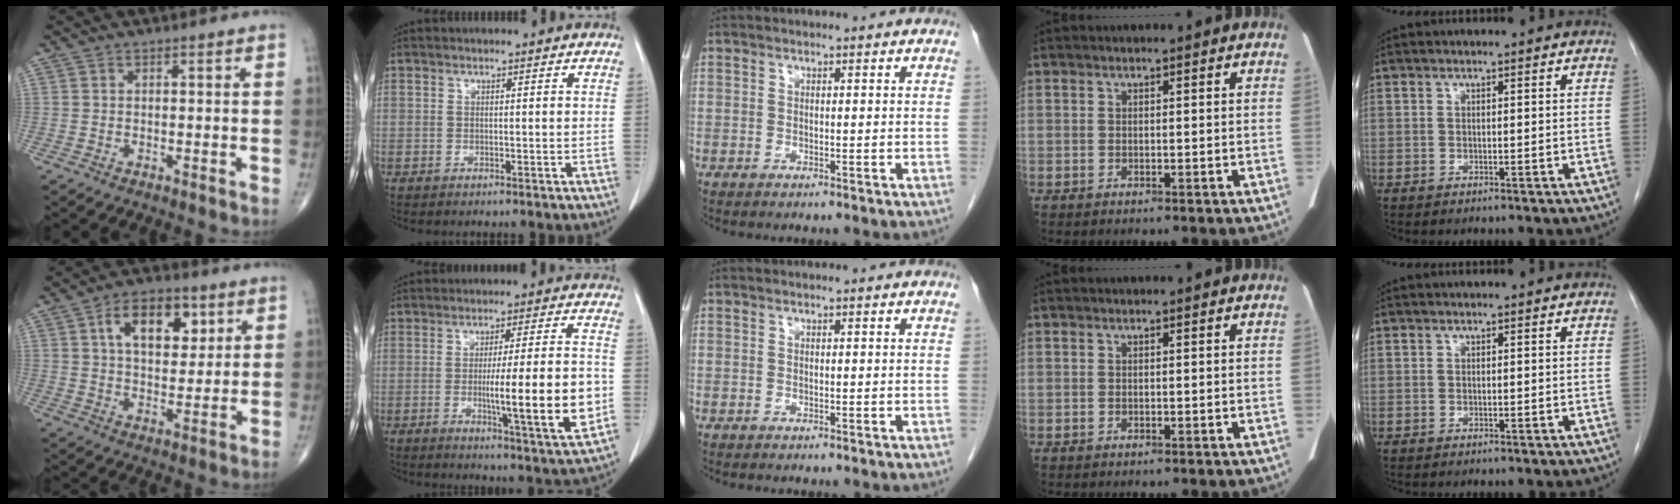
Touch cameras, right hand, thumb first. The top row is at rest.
{"thumb": {"total": 12.1, "force": [4.5, 7.1, 8.8], "torque": [-0.105, -0.009, 0.071]}, "index": {"total": 13.4, "force": [-2.4, -0.1, 13.1], "torque": [-0.201, -0.017, -0.038]}}